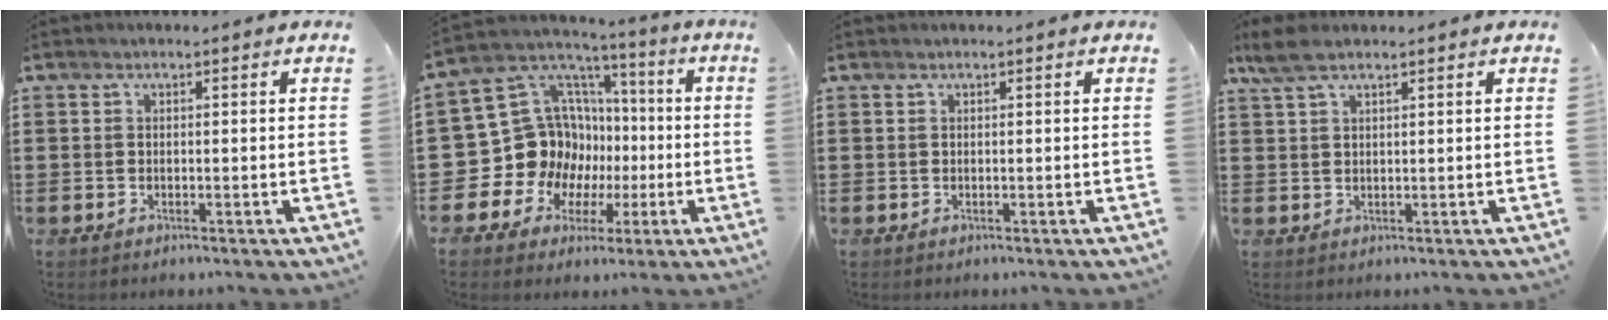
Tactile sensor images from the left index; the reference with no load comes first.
{"total": 14.8, "force": [-1.3, 14.0, 4.7], "torque": [-0.128, -0.030, 0.007]}
{"total": 0.0}
{"total": 3.9, "force": [2.4, 1.1, 2.8], "torque": [-0.067, 0.002, 0.042]}